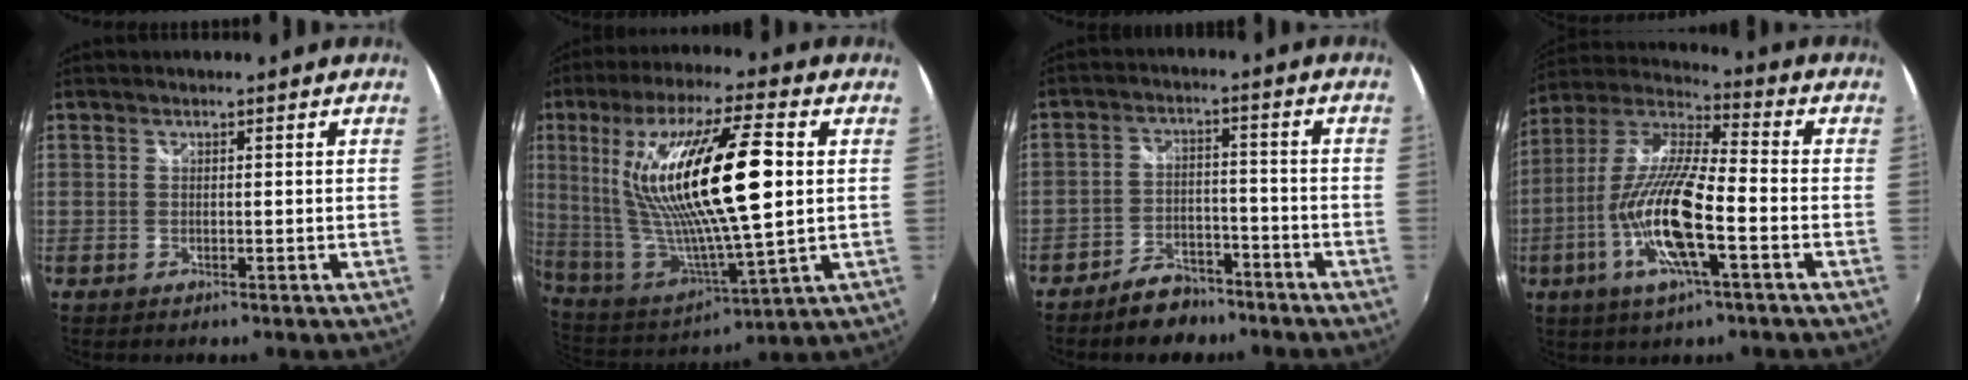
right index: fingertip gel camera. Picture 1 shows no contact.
{"total": 23.9, "force": [5.4, 5.3, 22.7], "torque": [-0.428, 0.000, 0.108]}
{"total": 8.0, "force": [-6.3, 4.1, 2.7], "torque": [-0.066, 0.022, -0.091]}
{"total": 17.1, "force": [-5.8, 3.5, 15.7], "torque": [-0.317, -0.016, -0.119]}